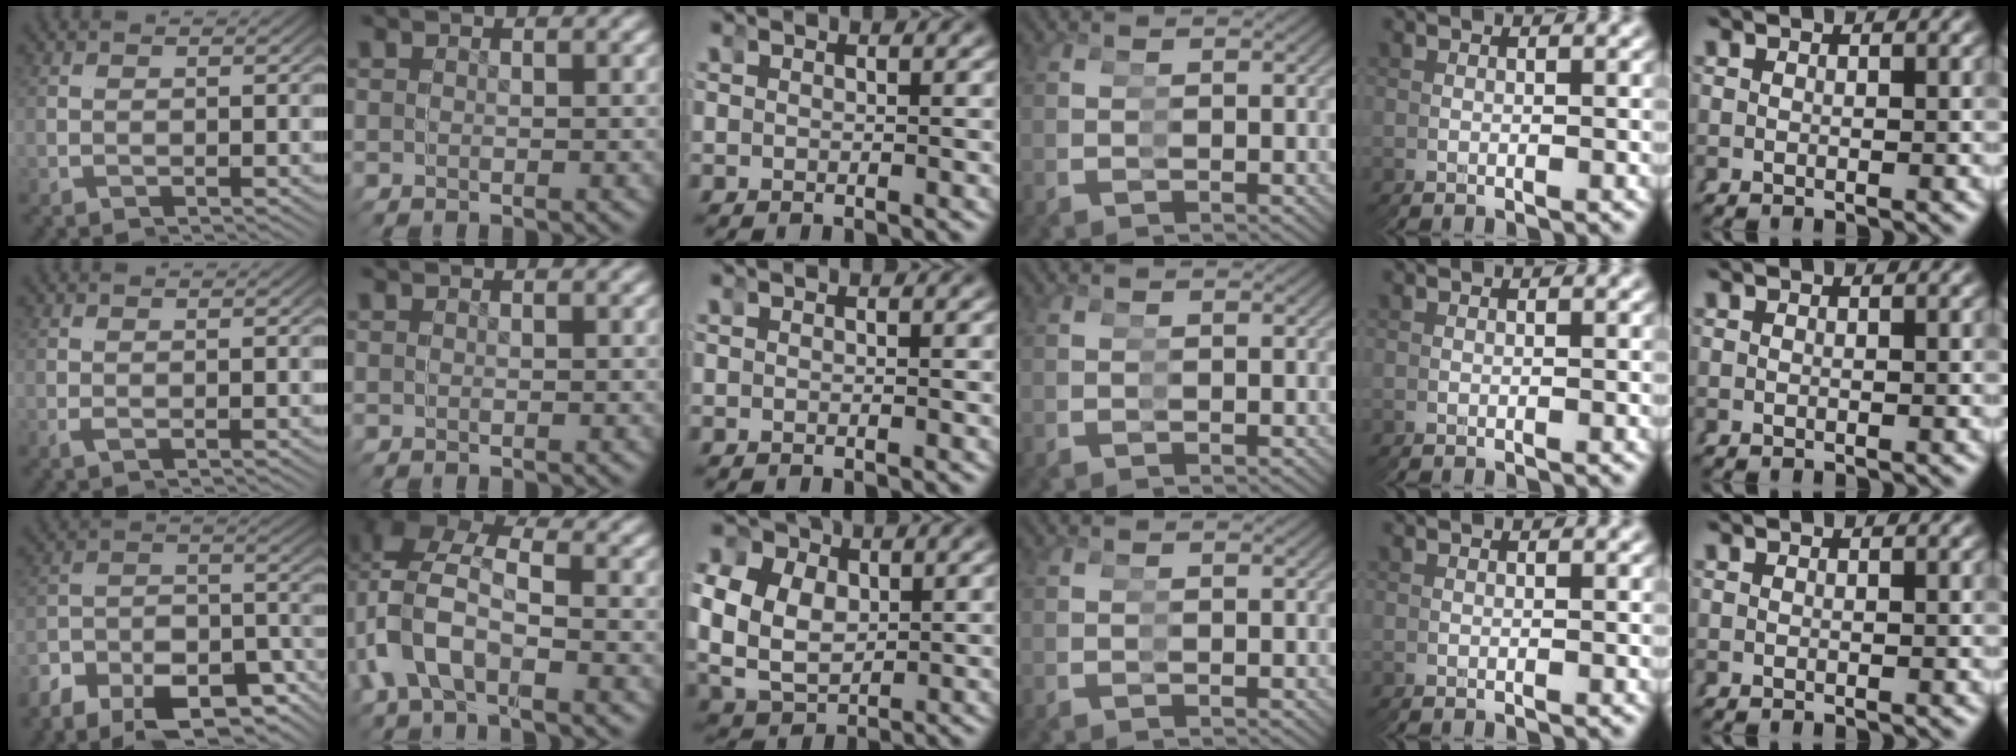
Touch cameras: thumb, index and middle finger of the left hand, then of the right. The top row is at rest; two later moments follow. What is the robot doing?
{"motion": "grasp_and_lifting", "object": "pipette"}